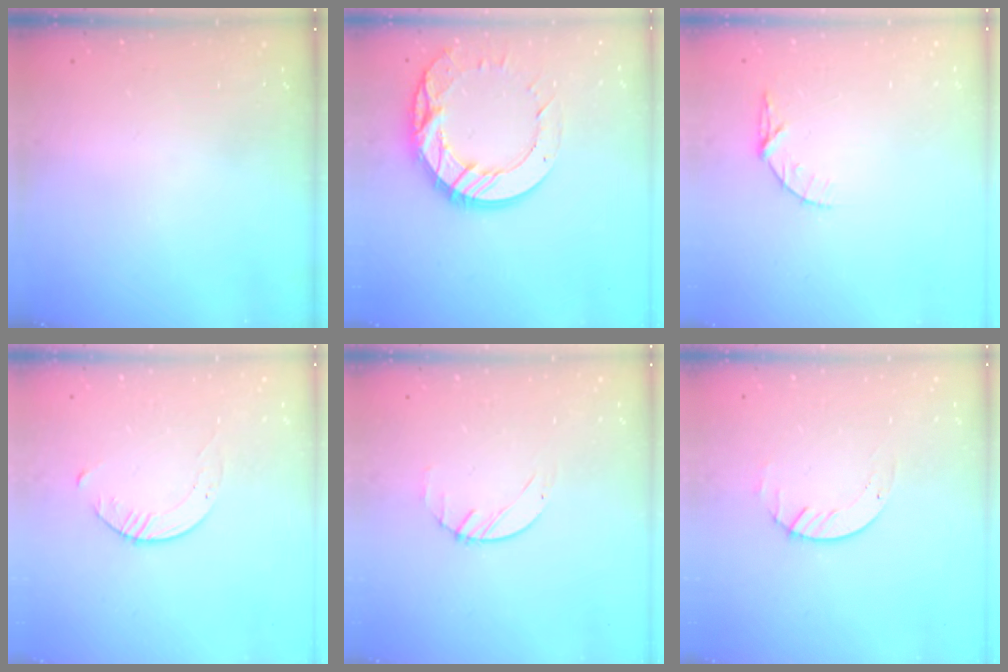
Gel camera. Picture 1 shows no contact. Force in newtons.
{"total": 17.3, "press": 17.2, "slide": 1.8}
{"total": 4.7, "press": 4.7, "slide": 0.5}
{"total": 4.2, "press": 4.2, "slide": 0.5}
{"total": 1.2, "press": 1.2, "slide": 0.2}
{"total": 2.7, "press": 2.7, "slide": 0.3}